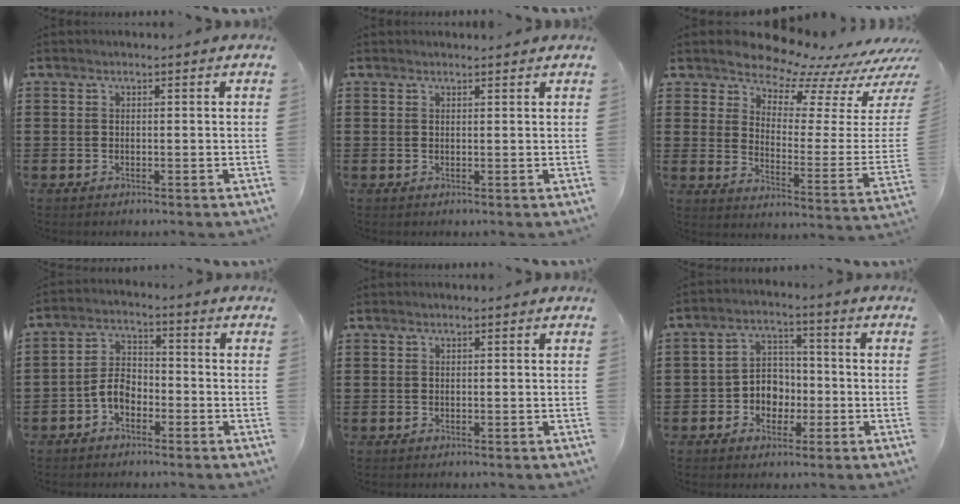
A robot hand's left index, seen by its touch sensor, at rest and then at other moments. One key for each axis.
{"total": 0.8, "fx": 0.8, "fy": 0.0, "fz": 0.2, "tx": -0.005, "ty": -0.001, "tz": 0.016}
{"total": 8.0, "fx": 7.8, "fy": 1.2, "fz": 1.2, "tx": -0.045, "ty": -0.084, "tz": 0.133}
{"total": 4.6, "fx": -2.5, "fy": 2.7, "fz": 2.8, "tx": -0.072, "ty": 0.005, "tz": -0.055}
{"total": 0.0}
{"total": 5.1, "fx": -2.0, "fy": 4.4, "fz": 1.8, "tx": -0.045, "ty": 0.016, "tz": -0.040}